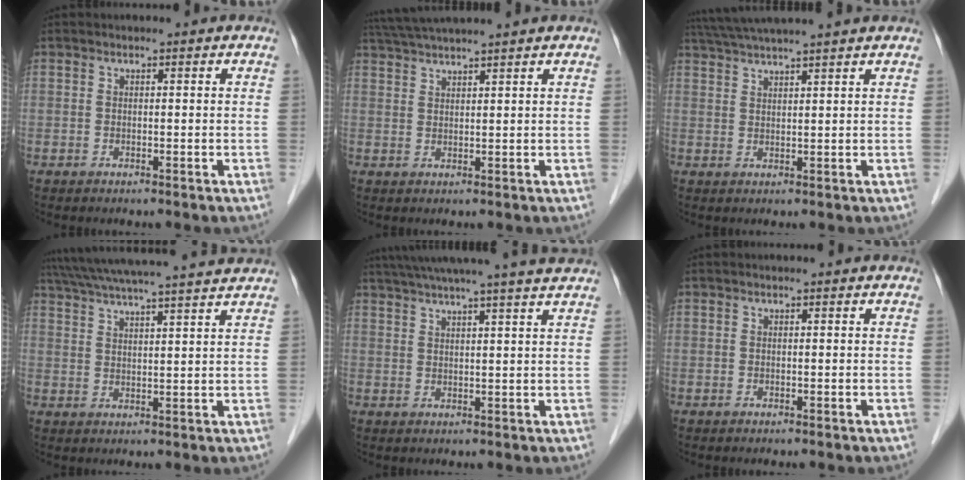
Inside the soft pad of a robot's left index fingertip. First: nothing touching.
{"total": 7.7, "force": [6.8, -1.3, 3.3], "torque": [-0.059, 0.032, 0.114]}
{"total": 10.0, "force": [8.8, -1.2, 4.6], "torque": [-0.082, 0.033, 0.134]}
{"total": 18.5, "force": [16.6, -0.5, 8.0], "torque": [-0.147, 0.018, 0.233]}
{"total": 16.8, "force": [14.7, -1.2, 8.0], "torque": [-0.139, 0.010, 0.195]}
{"total": 0.0}